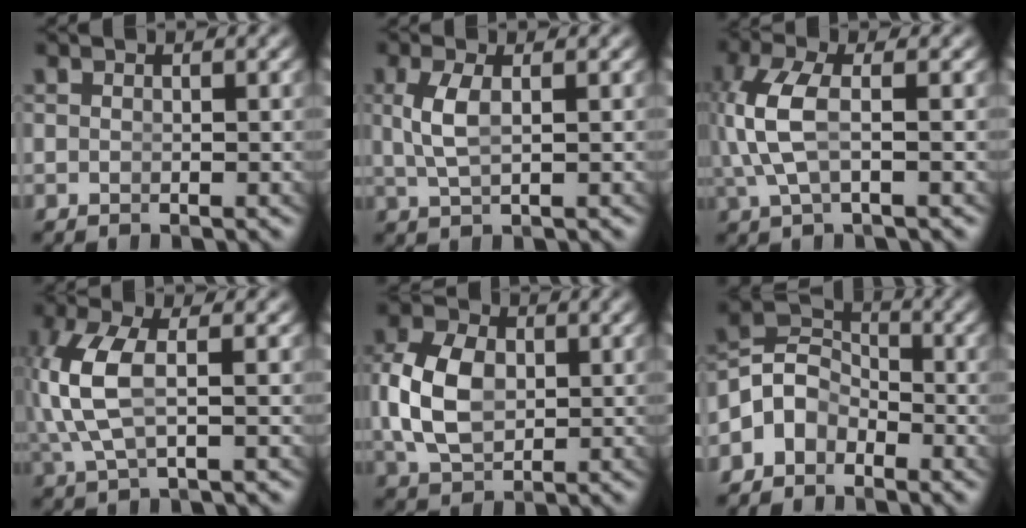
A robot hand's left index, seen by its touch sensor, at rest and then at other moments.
{"total": 2.1, "force": [0.2, 0.2, 2.1], "torque": [-0.049, -0.007, 0.016]}
{"total": 4.7, "force": [0.0, 1.9, 4.3], "torque": [-0.111, -0.009, 0.012]}
{"total": 5.2, "force": [0.2, 2.3, 4.6], "torque": [-0.122, -0.017, 0.020]}
{"total": 6.1, "force": [0.2, 4.3, 4.4], "torque": [-0.105, -0.019, 0.022]}
{"total": 8.1, "force": [-0.6, 7.2, 3.7], "torque": [-0.081, -0.017, -0.020]}